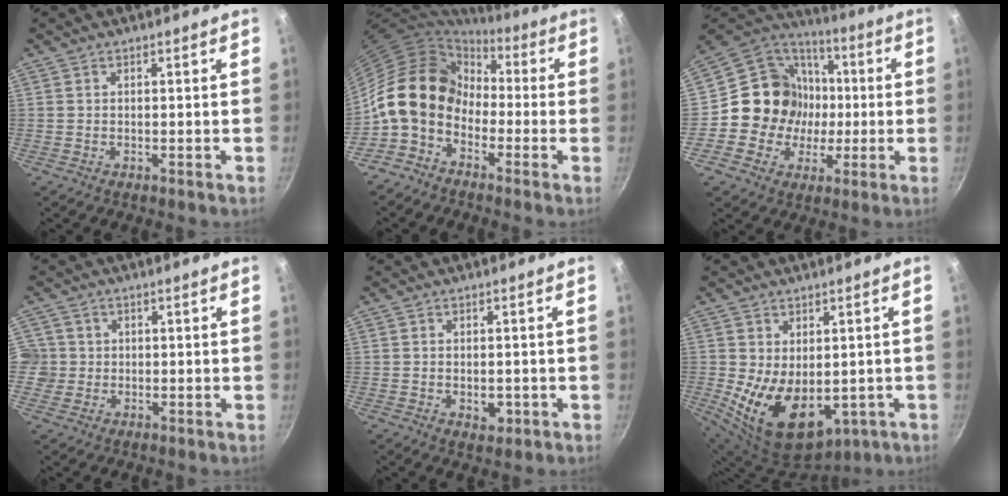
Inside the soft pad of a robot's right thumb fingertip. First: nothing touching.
{"total": 13.6, "force": [-1.7, 10.4, 8.6], "torque": [-0.121, 0.037, -0.052]}
{"total": 17.4, "force": [-0.2, 16.0, 6.6], "torque": [-0.084, 0.028, -0.005]}
{"total": 4.6, "force": [0.2, 4.5, 0.8], "torque": [0.011, 0.011, 0.001]}
{"total": 3.5, "force": [-0.9, 2.2, 2.5], "torque": [-0.030, 0.002, -0.009]}
{"total": 14.6, "force": [-2.0, 9.3, 11.1], "torque": [-0.170, -0.024, -0.002]}